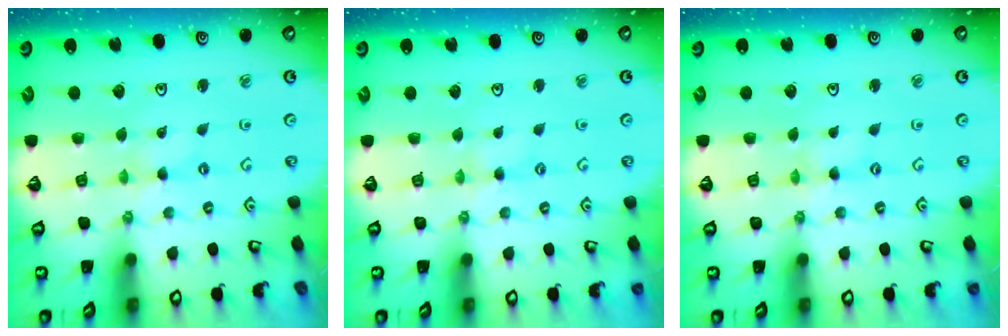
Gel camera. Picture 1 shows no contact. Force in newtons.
{"total": 2.0, "press": 2.0, "slide": 0.3}
{"total": 0.0}